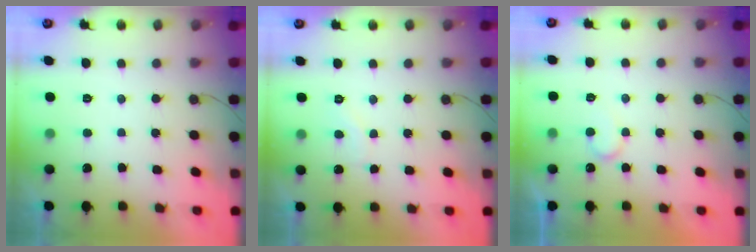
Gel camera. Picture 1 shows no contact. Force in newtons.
{"total": 5.0, "press": 4.9, "slide": 0.4}
{"total": 6.7, "press": 6.7, "slide": 0.5}